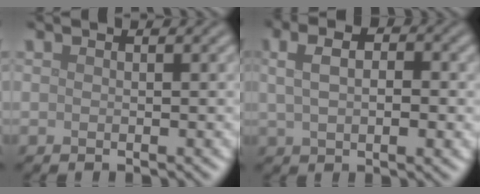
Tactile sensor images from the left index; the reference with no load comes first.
{"total": 5.1, "force": [1.2, 2.7, 4.2], "torque": [-0.067, 0.014, 0.017]}